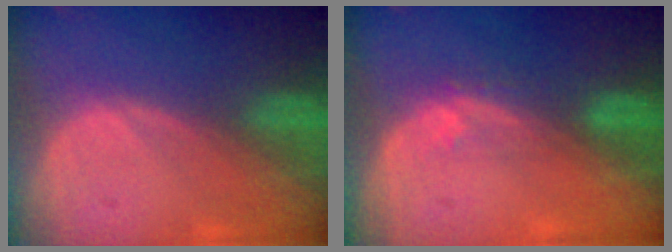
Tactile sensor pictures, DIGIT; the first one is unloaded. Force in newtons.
{"total": 2.8, "press": 2.1, "slide": 1.7}